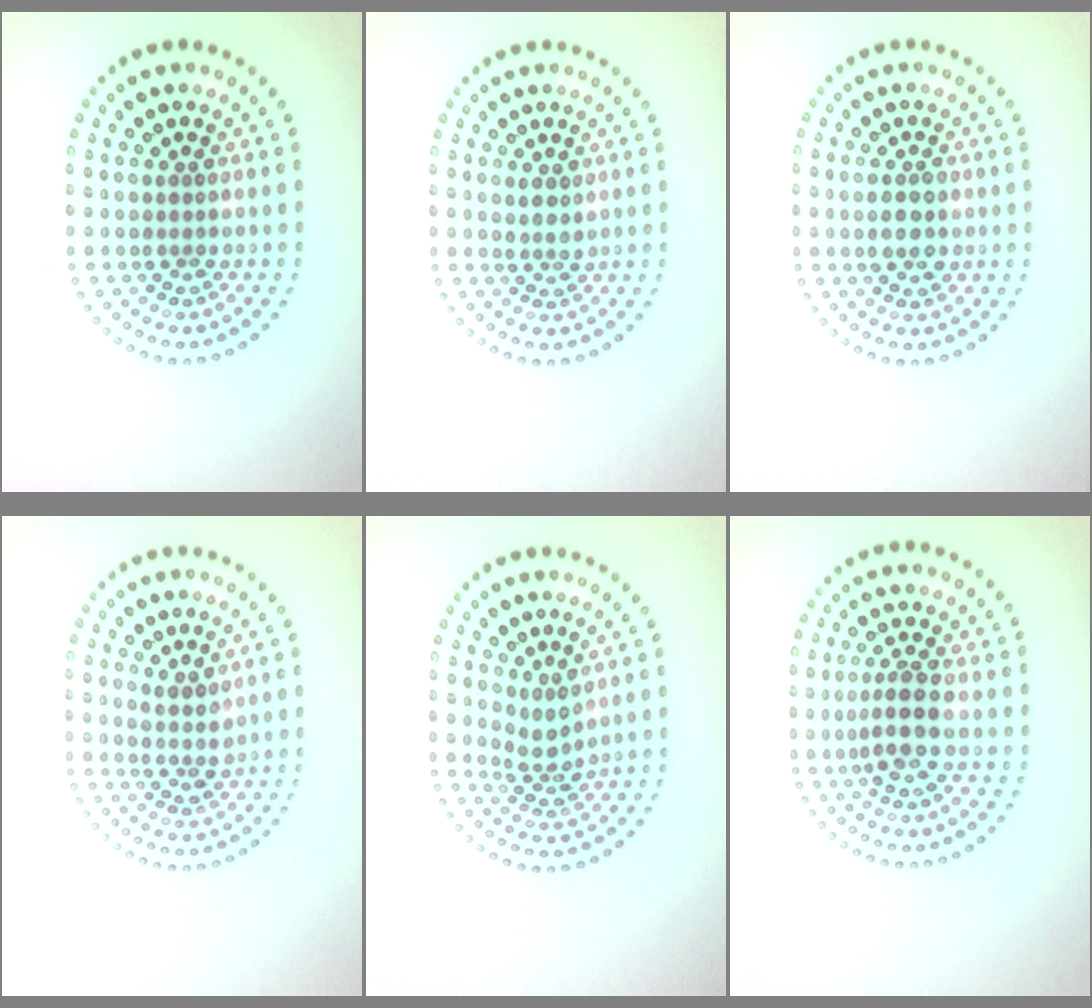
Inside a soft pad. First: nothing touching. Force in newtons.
{"total": 1.5, "press": 1.3, "slide": 0.8}
{"total": 2.8, "press": 2.8, "slide": 0.2}
{"total": 1.9, "press": 1.6, "slide": 1.1}
{"total": 2.3, "press": 1.6, "slide": 1.6}
{"total": 3.0, "press": 2.6, "slide": 1.5}